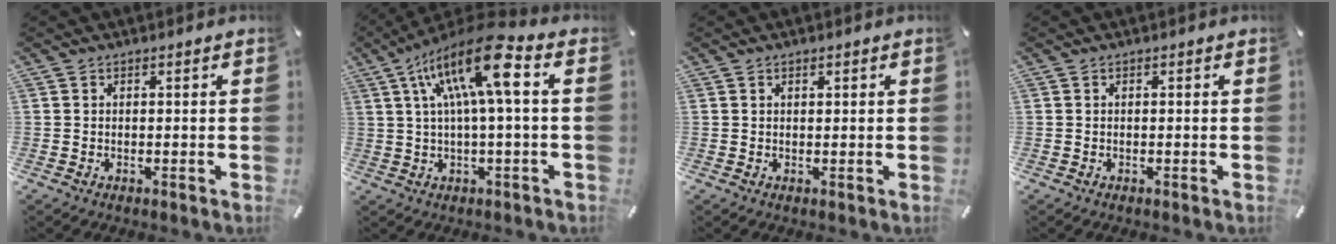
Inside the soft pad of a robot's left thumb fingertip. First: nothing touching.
{"total": 16.8, "force": [4.7, 4.4, 15.5], "torque": [-0.299, -0.006, 0.071]}
{"total": 0.6, "force": [0.4, 0.3, 0.4], "torque": [-0.007, 0.001, 0.007]}
{"total": 0.0}